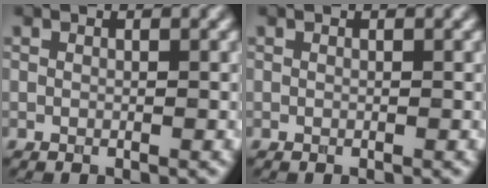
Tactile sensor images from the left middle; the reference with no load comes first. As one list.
[{"total": 0.0}]